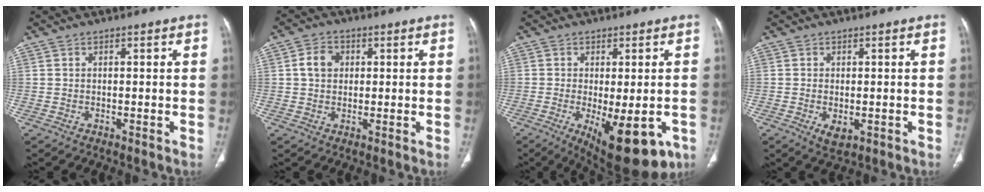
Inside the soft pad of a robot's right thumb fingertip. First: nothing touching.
{"total": 4.8, "force": [1.5, 4.1, 2.0], "torque": [-0.013, -0.004, 0.026]}
{"total": 15.1, "force": [-6.0, 6.2, 12.4], "torque": [-0.147, -0.012, -0.068]}
{"total": 3.2, "force": [-0.9, 1.9, 2.4], "torque": [-0.043, -0.005, -0.006]}